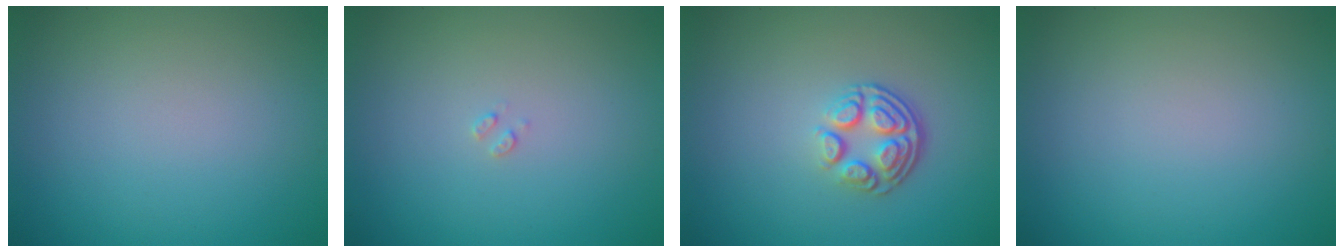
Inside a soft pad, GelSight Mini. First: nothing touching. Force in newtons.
{"total": 0.6, "press": 0.6, "slide": 0.2}
{"total": 3.7, "press": 2.5, "slide": 2.7}
{"total": 0.0}